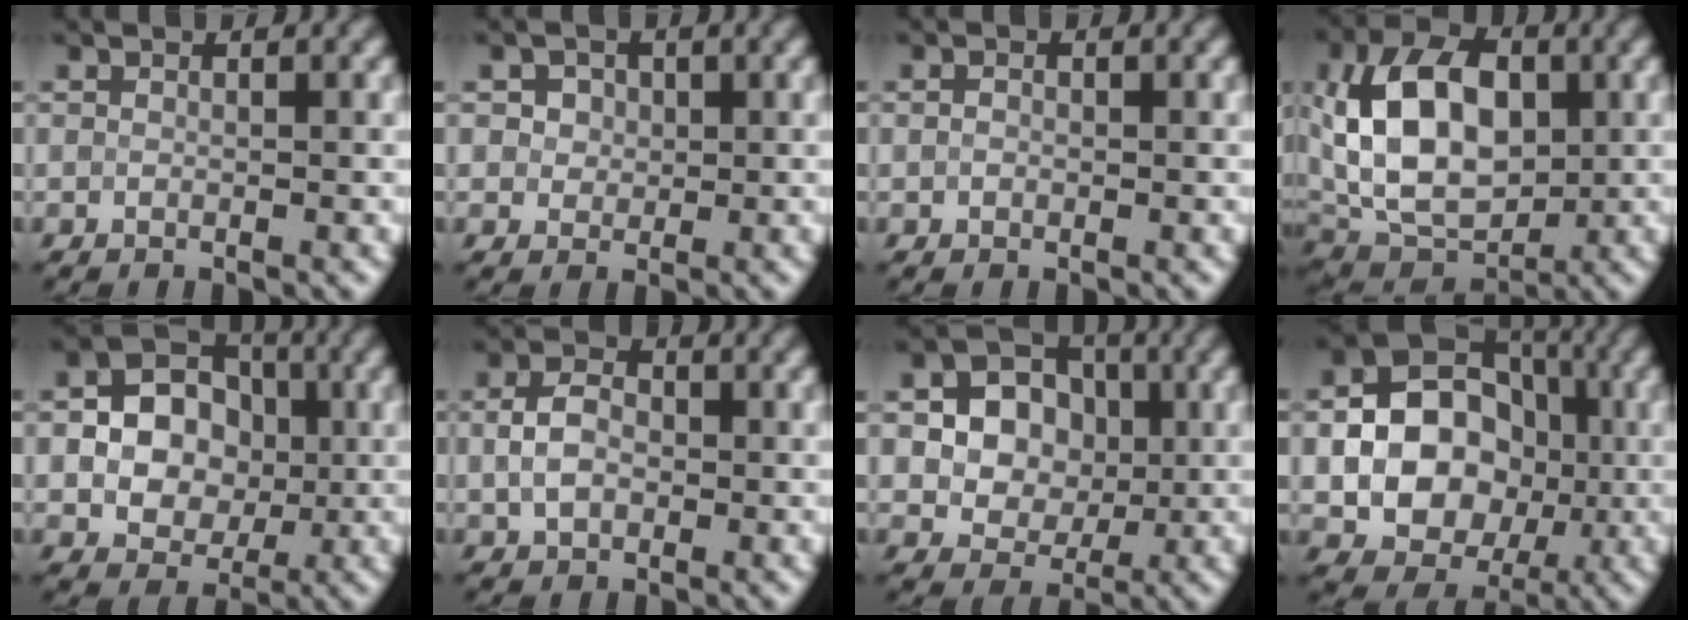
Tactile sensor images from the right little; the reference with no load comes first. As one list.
[{"total": 3.2, "force": [1.5, 2.5, 1.5], "torque": [-0.026, 0.011, 0.014]}, {"total": 0.6, "force": [0.0, 0.5, 0.4], "torque": [-0.007, 0.001, -0.005]}, {"total": 11.1, "force": [1.4, 7.1, 8.3], "torque": [-0.164, 0.015, 0.020]}, {"total": 9.0, "force": [0.4, 7.4, 5.0], "torque": [-0.068, 0.026, -0.012]}, {"total": 3.5, "force": [0.0, 2.4, 2.5], "torque": [-0.055, 0.006, -0.006]}, {"total": 7.0, "force": [0.9, 6.0, 3.6], "torque": [-0.049, 0.025, 0.003]}, {"total": 12.1, "force": [-0.9, 9.9, 7.0], "torque": [-0.075, 0.008, -0.030]}]